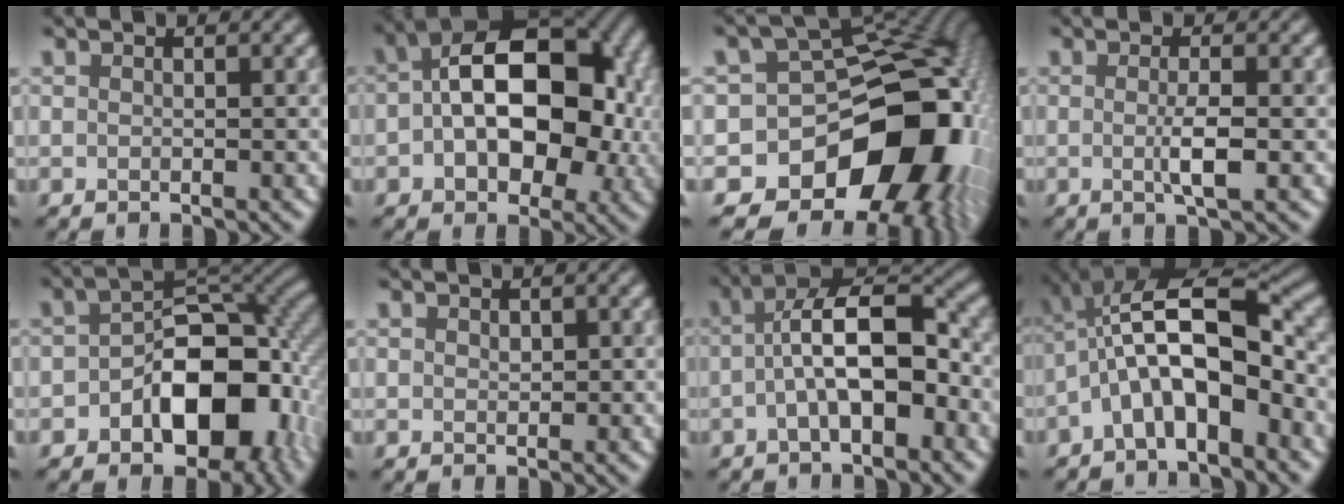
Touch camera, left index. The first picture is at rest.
{"total": 13.5, "force": [0.8, 8.3, 10.7], "torque": [-0.143, 0.015, 0.011]}
{"total": 15.6, "force": [-5.4, 11.7, 8.8], "torque": [-0.092, 0.003, -0.089]}
{"total": 2.6, "force": [-0.2, 0.4, 2.6], "torque": [-0.046, -0.004, -0.006]}
{"total": 11.0, "force": [-3.3, 6.9, 8.0], "torque": [-0.105, -0.002, -0.048]}
{"total": 0.6, "force": [0.2, 0.4, 0.4], "torque": [-0.005, 0.001, 0.003]}
{"total": 7.9, "force": [-1.1, 3.4, 7.0], "torque": [-0.121, 0.020, -0.025]}
{"total": 9.4, "force": [-2.0, 3.5, 8.5], "torque": [-0.151, 0.025, -0.045]}